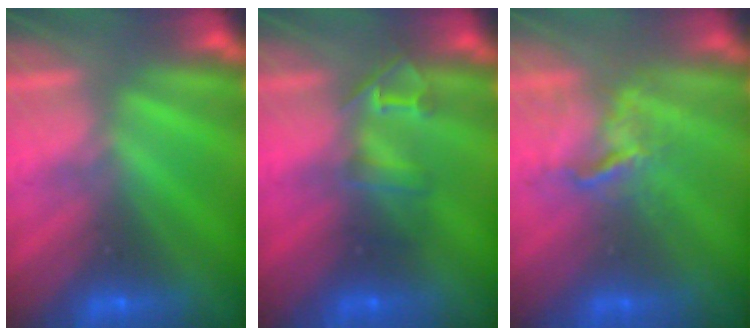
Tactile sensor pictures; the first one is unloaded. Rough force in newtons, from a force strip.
{"total": 2.4}
{"total": 3.5}